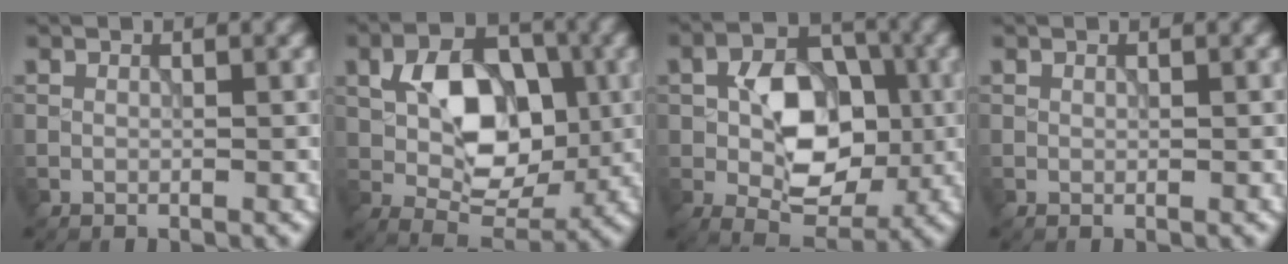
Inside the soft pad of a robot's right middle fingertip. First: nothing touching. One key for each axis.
{"total": 8.6, "fx": 0.5, "fy": 5.5, "fz": 6.5, "tx": -0.111, "ty": -0.002, "tz": 0.011}
{"total": 8.2, "fx": -0.7, "fy": 5.3, "fz": 6.2, "tx": -0.093, "ty": 0.005, "tz": -0.013}
{"total": 0.0}